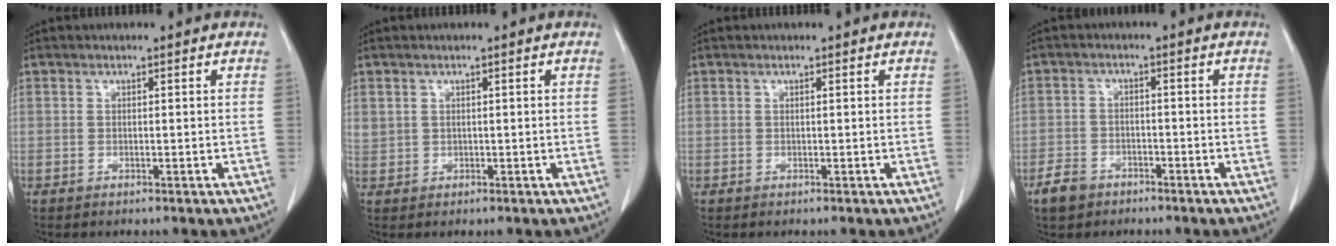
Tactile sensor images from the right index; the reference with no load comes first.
{"total": 1.8, "force": [0.8, 1.6, 0.4], "torque": [-0.003, 0.014, 0.022]}
{"total": 0.0}
{"total": 4.3, "force": [-3.1, 2.7, 1.3], "torque": [-0.030, 0.004, -0.052]}